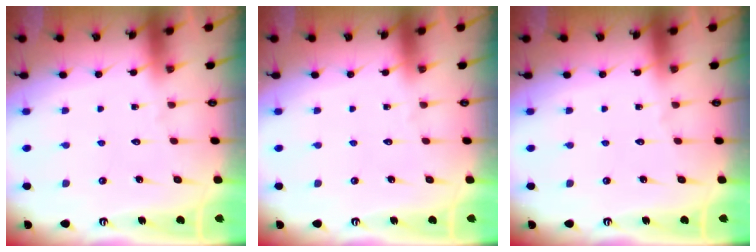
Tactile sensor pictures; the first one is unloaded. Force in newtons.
{"total": 0.0}
{"total": 0.0}